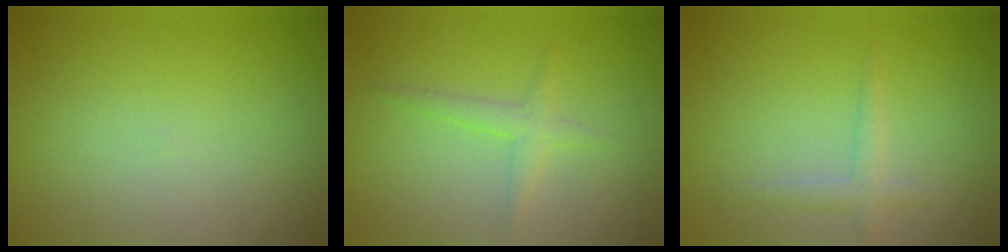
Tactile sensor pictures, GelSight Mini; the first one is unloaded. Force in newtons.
{"total": 1.6, "press": 1.6, "slide": 0.1}
{"total": 1.5, "press": 1.5, "slide": 0.0}